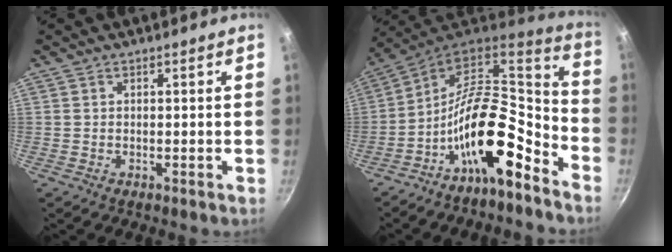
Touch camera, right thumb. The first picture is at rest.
{"total": 18.2, "force": [-9.5, 7.7, 13.5], "torque": [-0.193, 0.096, -0.179]}